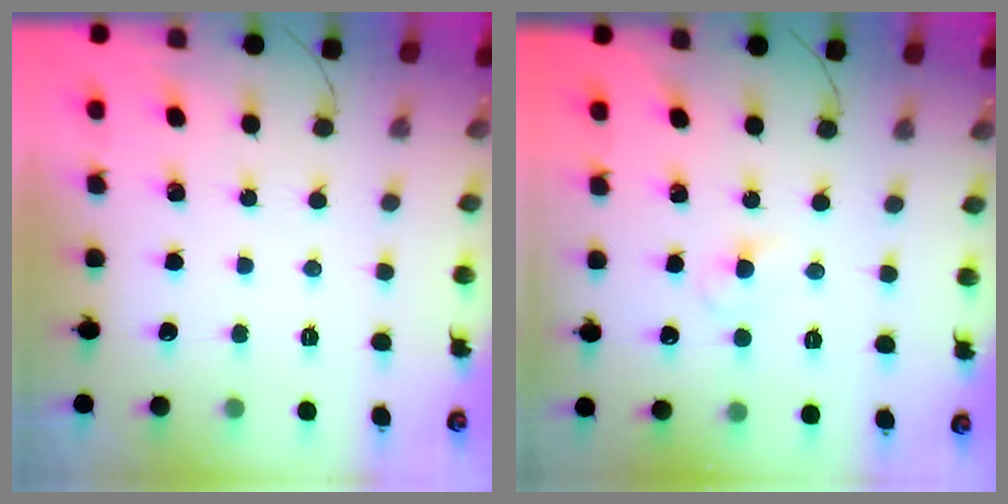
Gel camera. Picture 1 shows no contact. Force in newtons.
{"total": 2.2, "press": 2.0, "slide": 0.9}